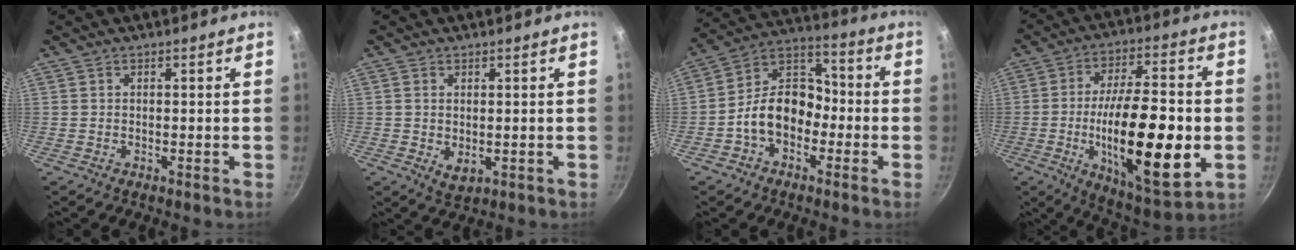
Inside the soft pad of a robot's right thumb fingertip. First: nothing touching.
{"total": 3.3, "force": [0.0, 2.1, 2.6], "torque": [-0.043, -0.011, 0.004]}
{"total": 12.4, "force": [-3.6, 8.9, 7.9], "torque": [-0.088, 0.055, -0.083]}
{"total": 24.7, "force": [-4.3, 9.1, 22.6], "torque": [-0.359, 0.006, -0.062]}